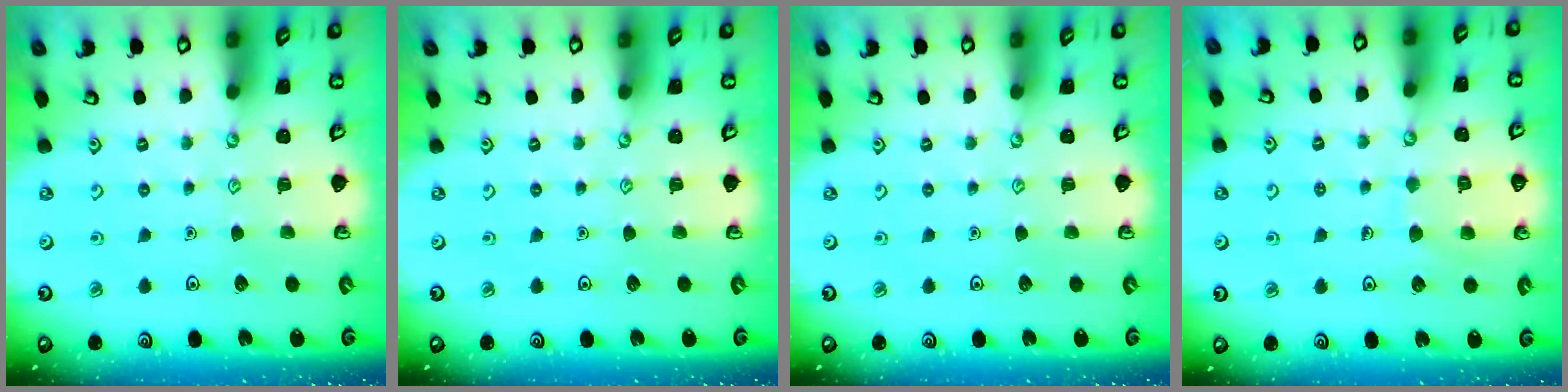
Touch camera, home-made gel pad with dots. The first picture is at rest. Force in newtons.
{"total": 0.0}
{"total": 0.0}
{"total": 7.1, "press": 7.1, "slide": 0.3}